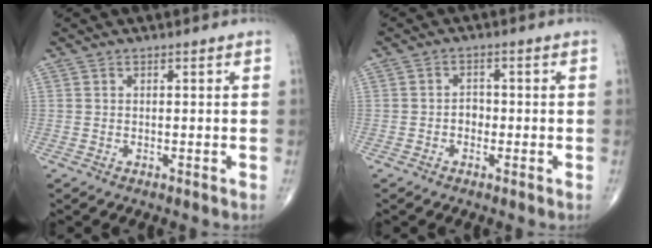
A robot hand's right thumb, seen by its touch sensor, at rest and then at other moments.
{"total": 2.2, "force": [-0.7, 1.7, 1.1], "torque": [-0.003, 0.008, -0.017]}